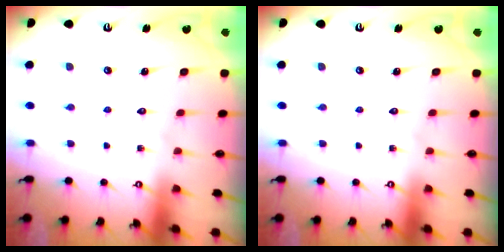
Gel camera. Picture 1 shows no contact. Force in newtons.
{"total": 0.0}